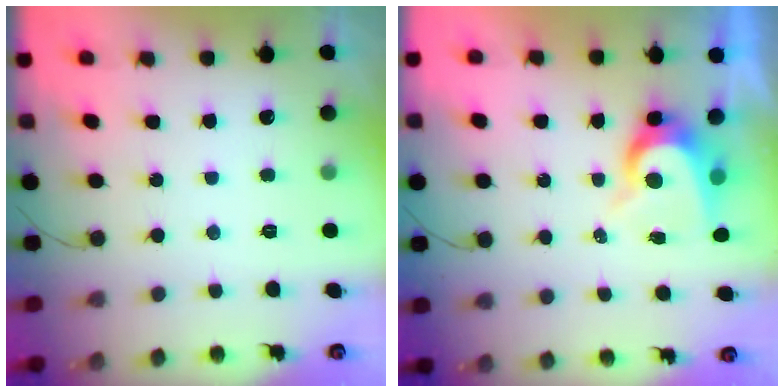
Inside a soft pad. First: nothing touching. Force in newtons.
{"total": 7.5, "press": 7.5, "slide": 0.5}